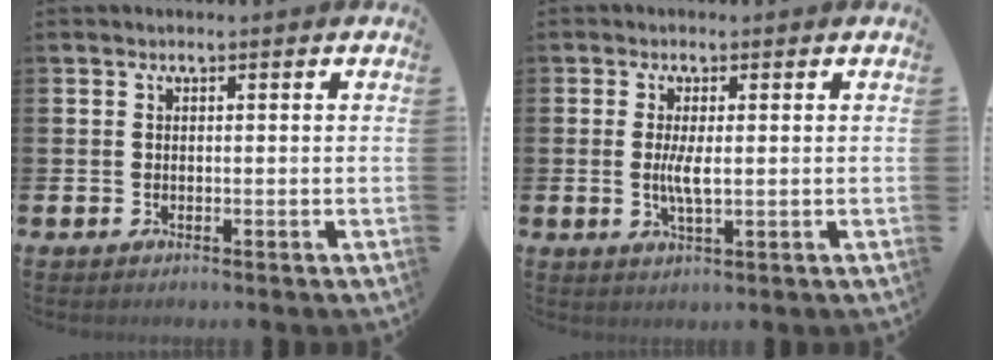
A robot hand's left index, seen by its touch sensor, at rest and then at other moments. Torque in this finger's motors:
{"motor_torque": [1.01, 0.11, 0.24, 0.18]}